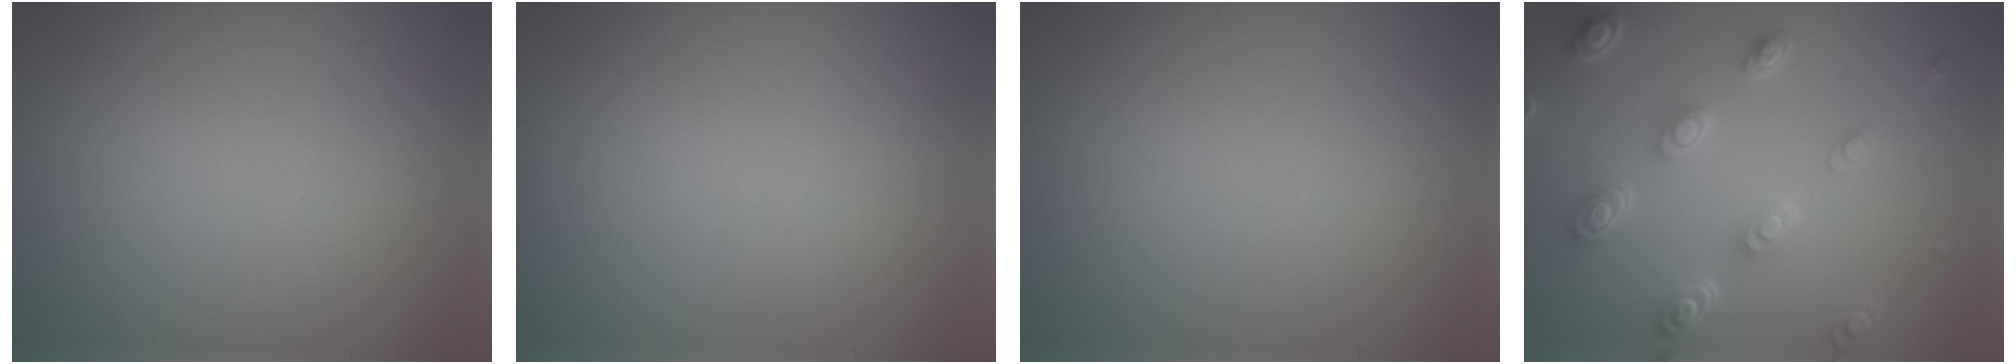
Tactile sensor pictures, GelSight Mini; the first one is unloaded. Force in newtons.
{"total": 0.0}
{"total": 0.0}
{"total": 4.6, "press": 3.6, "slide": 2.8}